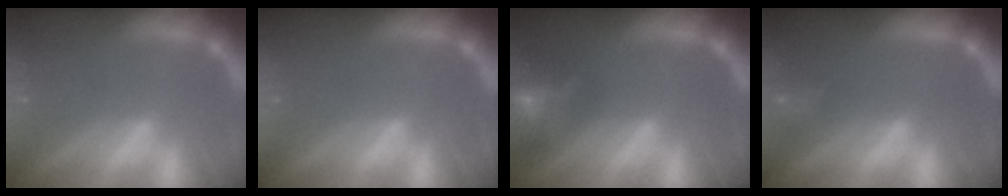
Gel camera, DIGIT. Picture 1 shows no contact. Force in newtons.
{"total": 0.0}
{"total": 7.5}
{"total": 2.9}